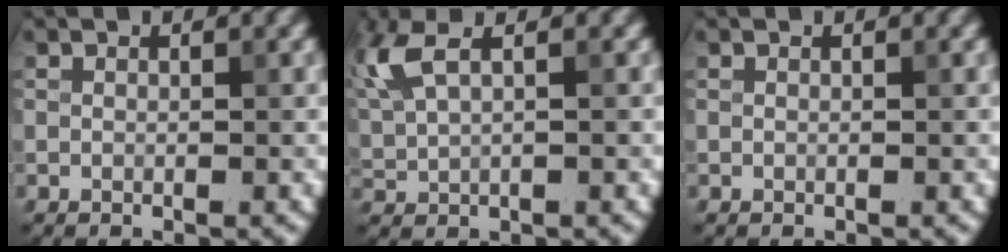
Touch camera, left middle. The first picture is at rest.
{"total": 4.8, "force": [2.3, 1.8, 3.8], "torque": [-0.109, 0.015, 0.051]}
{"total": 0.0}